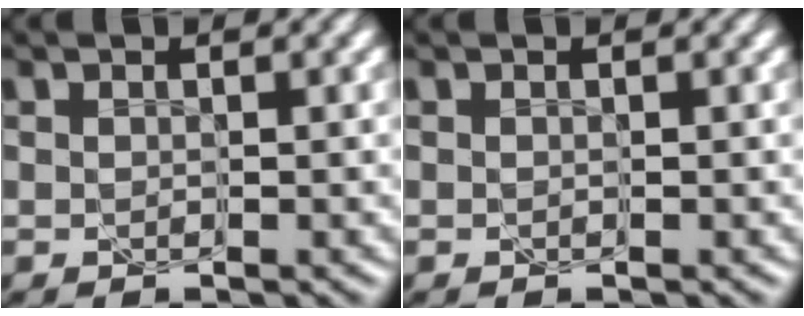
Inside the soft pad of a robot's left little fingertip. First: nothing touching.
{"total": 0.0}